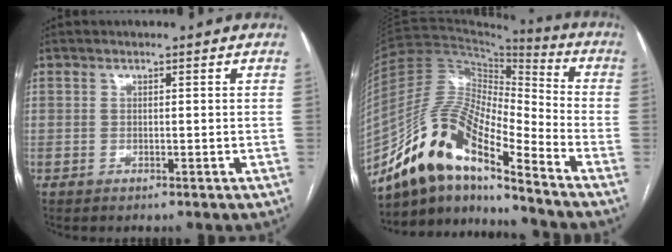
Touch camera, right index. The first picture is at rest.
{"total": 16.0, "force": [-12.1, 3.0, 10.1], "torque": [-0.200, 0.021, -0.219]}